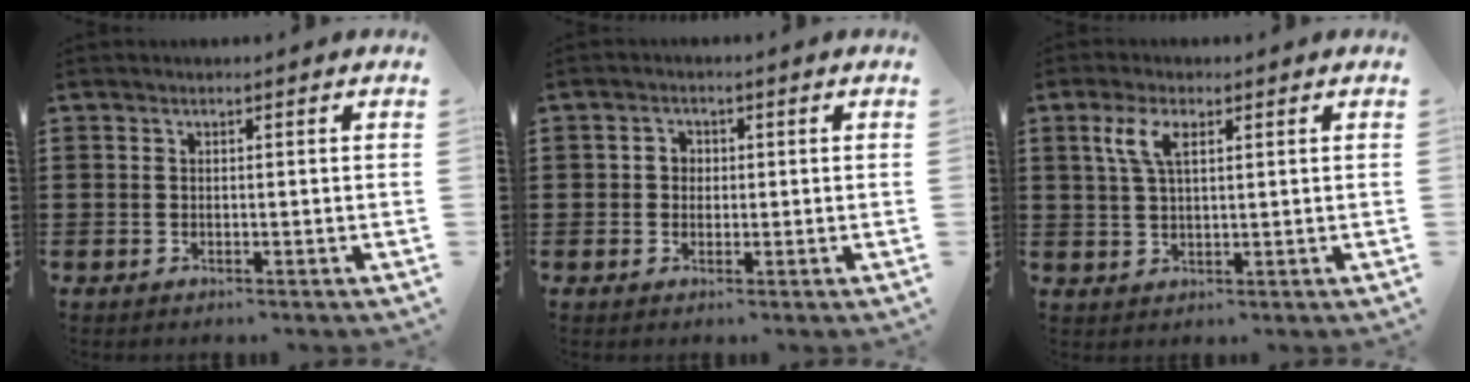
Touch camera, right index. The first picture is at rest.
{"total": 2.0, "force": [0.0, 1.8, 0.9], "torque": [-0.023, 0.009, -0.002]}
{"total": 4.7, "force": [1.9, 1.8, 3.9], "torque": [-0.086, 0.009, 0.031]}